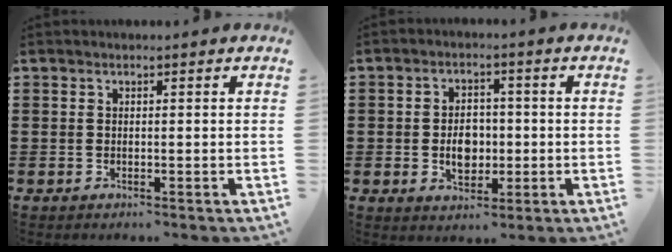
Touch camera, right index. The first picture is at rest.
{"total": 5.0, "force": [-0.6, 3.6, 3.4], "torque": [-0.053, 0.003, -0.016]}